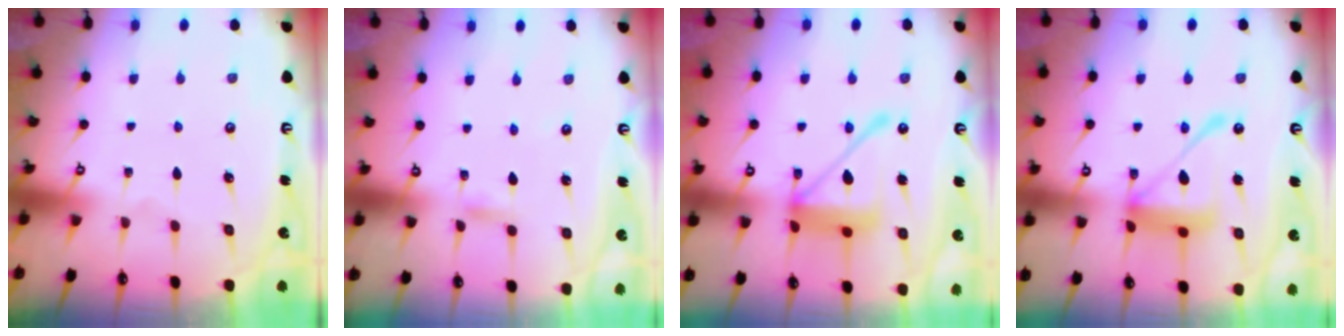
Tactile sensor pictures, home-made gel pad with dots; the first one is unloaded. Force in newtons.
{"total": 2.3, "press": 2.3, "slide": 0.2}
{"total": 15.3, "press": 15.2, "slide": 1.4}
{"total": 15.6, "press": 15.5, "slide": 1.7}